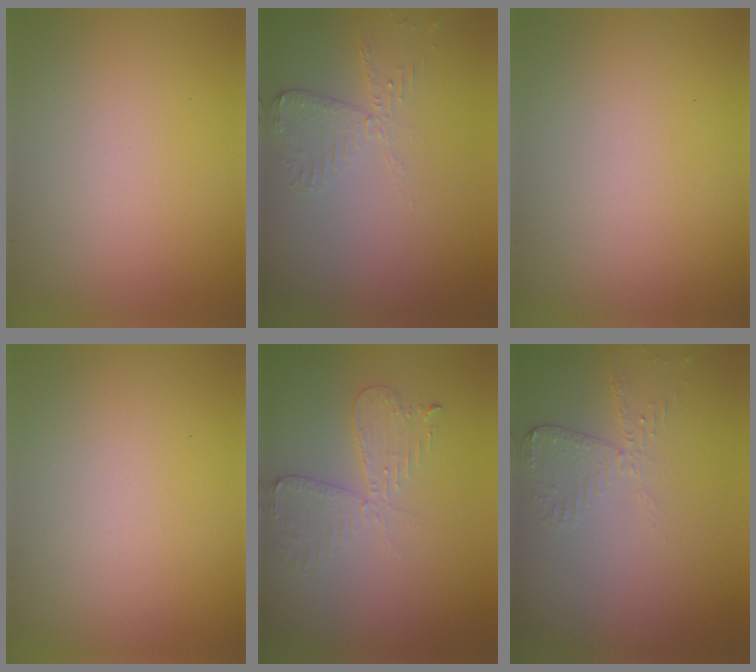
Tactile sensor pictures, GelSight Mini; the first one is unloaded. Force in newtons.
{"total": 2.4, "press": 2.4, "slide": 0.2}
{"total": 0.0}
{"total": 0.0}
{"total": 2.7, "press": 2.4, "slide": 1.1}
{"total": 2.0, "press": 2.0, "slide": 0.3}